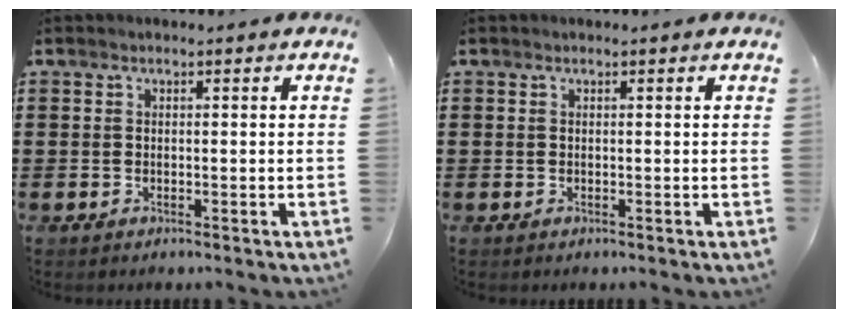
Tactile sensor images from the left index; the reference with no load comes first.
{"total": 0.0}